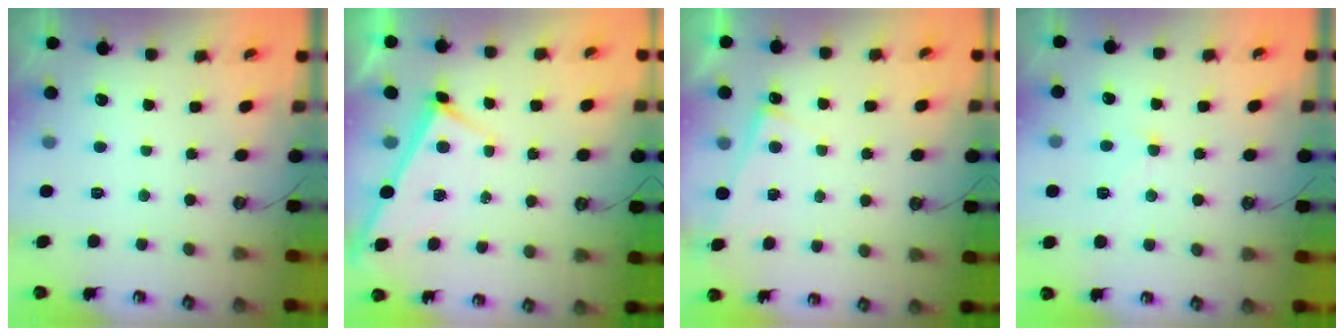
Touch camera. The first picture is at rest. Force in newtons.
{"total": 3.0, "press": 3.0, "slide": 0.3}
{"total": 4.5, "press": 4.5, "slide": 0.3}
{"total": 1.1, "press": 1.0, "slide": 0.4}